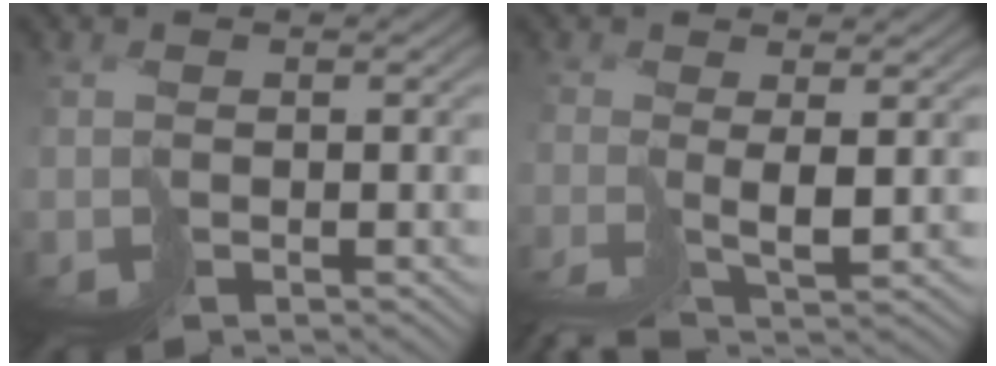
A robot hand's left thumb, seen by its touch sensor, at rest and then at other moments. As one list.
[{"total": 2.5, "force": [-1.0, -1.0, 2.0], "torque": [-0.031, -0.001, -0.026]}]